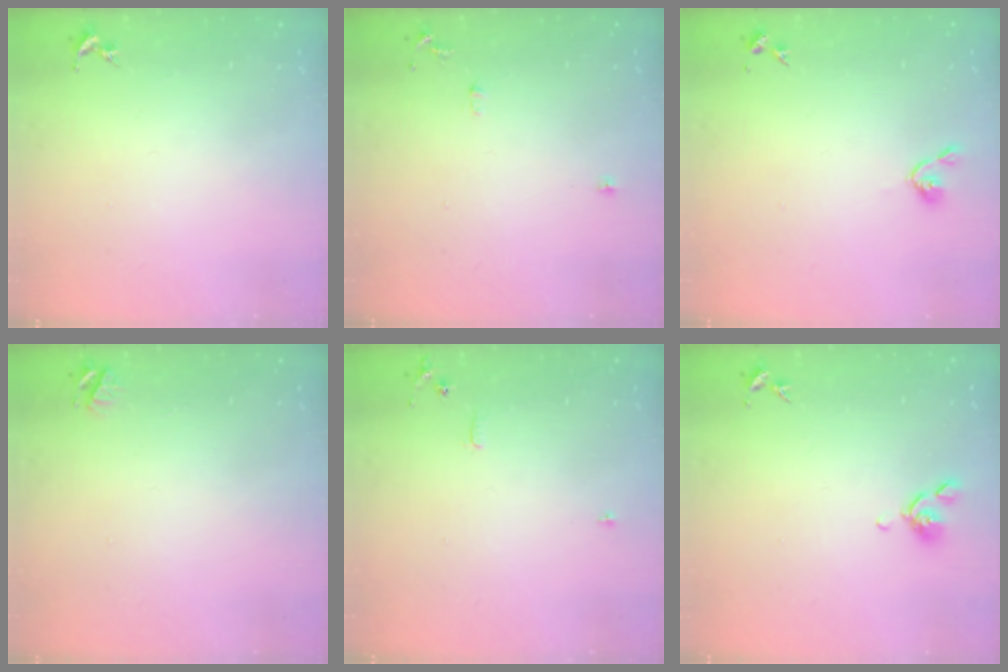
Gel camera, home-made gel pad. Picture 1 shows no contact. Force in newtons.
{"total": 6.1, "press": 6.1, "slide": 0.7}
{"total": 3.7, "press": 3.6, "slide": 0.7}
{"total": 3.9, "press": 3.9, "slide": 0.4}
{"total": 5.6, "press": 5.6, "slide": 0.6}
{"total": 6.8, "press": 6.7, "slide": 0.9}